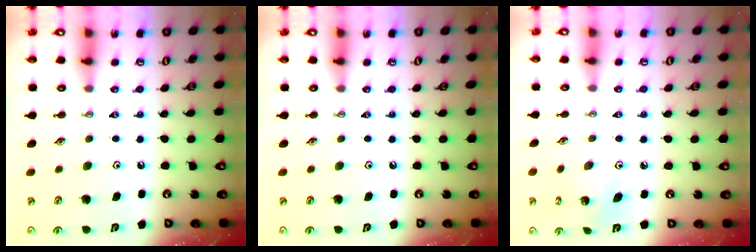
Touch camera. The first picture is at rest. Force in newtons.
{"total": 0.0}
{"total": 2.4, "press": 2.4, "slide": 0.1}